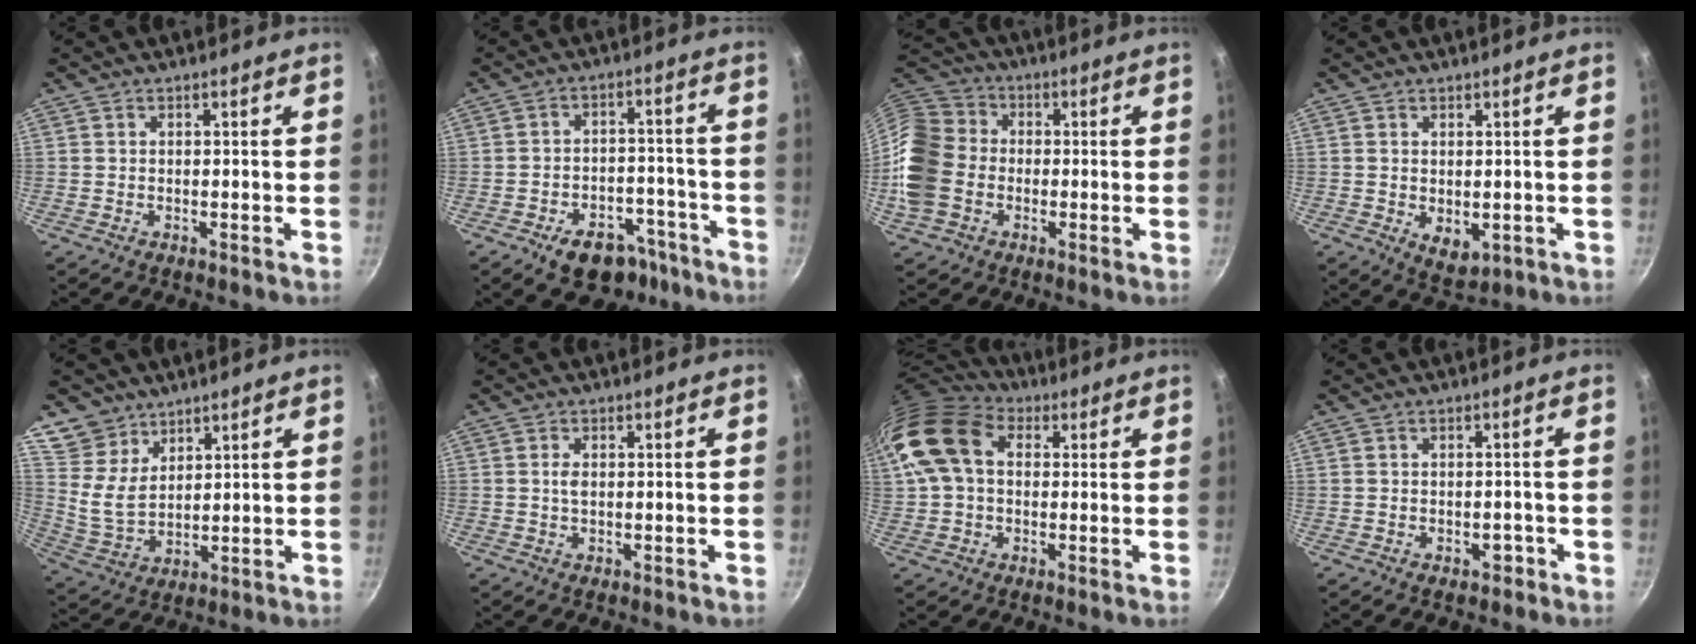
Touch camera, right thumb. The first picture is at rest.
{"total": 12.1, "force": [-7.9, 7.3, 5.5], "torque": [-0.032, 0.062, -0.099]}
{"total": 15.6, "force": [-2.7, 12.5, 9.0], "torque": [-0.171, 0.035, -0.068]}
{"total": 4.6, "force": [-0.2, 3.0, 3.5], "torque": [-0.046, -0.015, 0.004]}
{"total": 8.7, "force": [6.4, 5.5, 2.3], "torque": [-0.022, -0.034, 0.133]}
{"total": 1.6, "force": [0.2, 0.9, 1.3], "torque": [-0.024, 0.001, 0.001]}
{"total": 14.9, "force": [2.4, 10.6, 10.2], "torque": [-0.189, 0.029, 0.029]}
{"total": 2.1, "force": [-1.1, 1.5, 1.0], "torque": [0.001, 0.019, -0.006]}